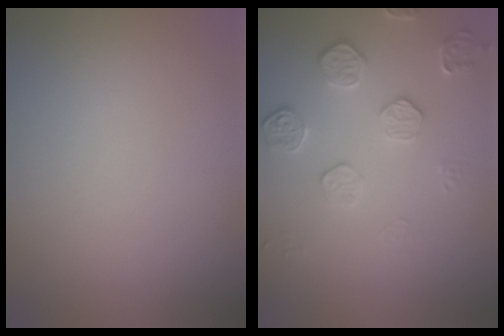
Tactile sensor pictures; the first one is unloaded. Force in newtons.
{"total": 2.2, "press": 1.8, "slide": 1.2}